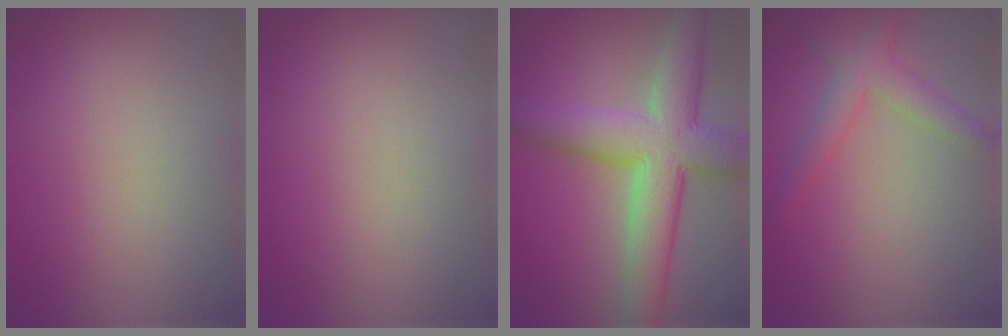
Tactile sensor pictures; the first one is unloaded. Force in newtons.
{"total": 0.0}
{"total": 8.5, "press": 8.5, "slide": 0.3}
{"total": 3.1, "press": 3.1, "slide": 0.1}